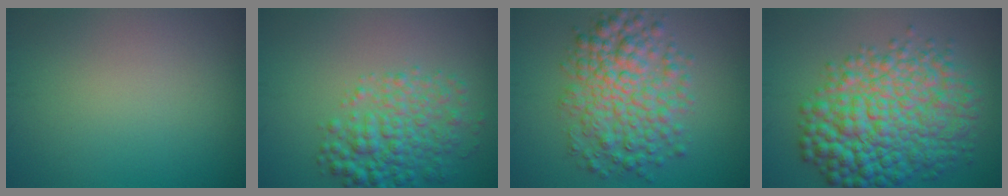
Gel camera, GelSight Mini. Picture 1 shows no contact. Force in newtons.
{"total": 4.8, "press": 4.8, "slide": 0.1}
{"total": 6.8, "press": 6.8, "slide": 0.1}
{"total": 10.1, "press": 10.1, "slide": 0.1}